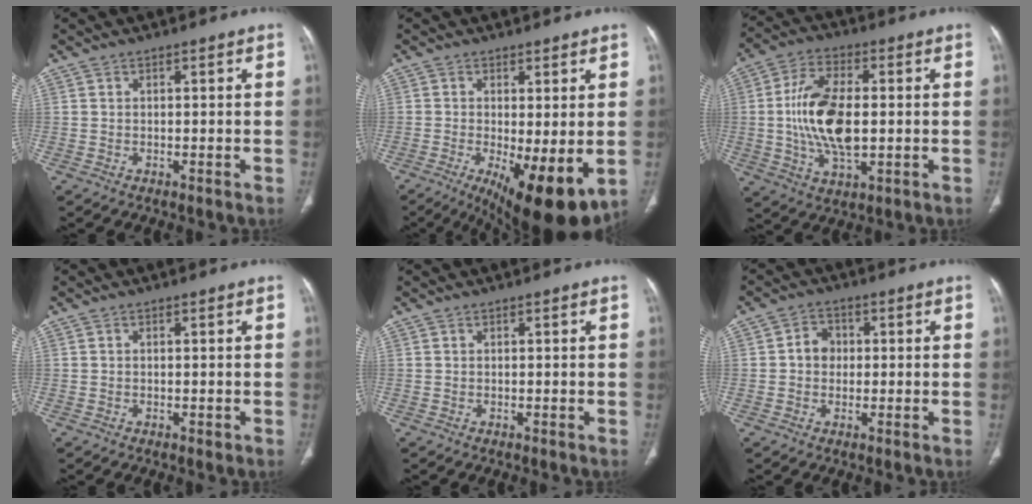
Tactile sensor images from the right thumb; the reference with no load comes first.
{"total": 13.1, "force": [-3.4, 4.1, 11.9], "torque": [-0.172, -0.027, -0.039]}
{"total": 14.6, "force": [-0.1, 7.3, 12.6], "torque": [-0.243, 0.004, 0.000]}
{"total": 0.6, "force": [-0.2, 0.3, 0.4], "torque": [-0.006, -0.001, -0.002]}
{"total": 0.0}
{"total": 4.1, "force": [0.1, 3.5, 2.0], "torque": [-0.014, 0.012, -0.005]}